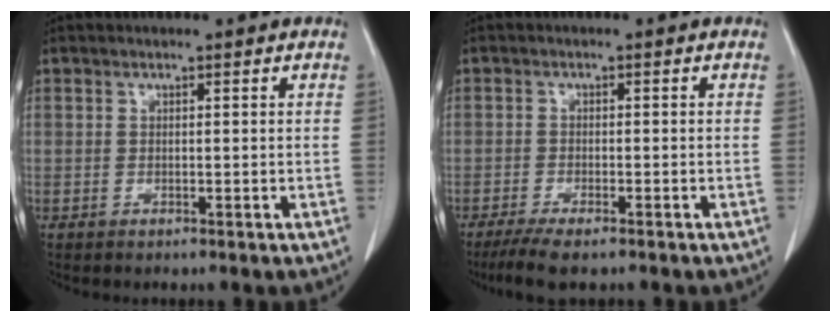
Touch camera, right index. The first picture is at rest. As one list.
[{"total": 5.5, "force": [-4.2, 1.0, 3.5], "torque": [-0.060, -0.013, -0.067]}]